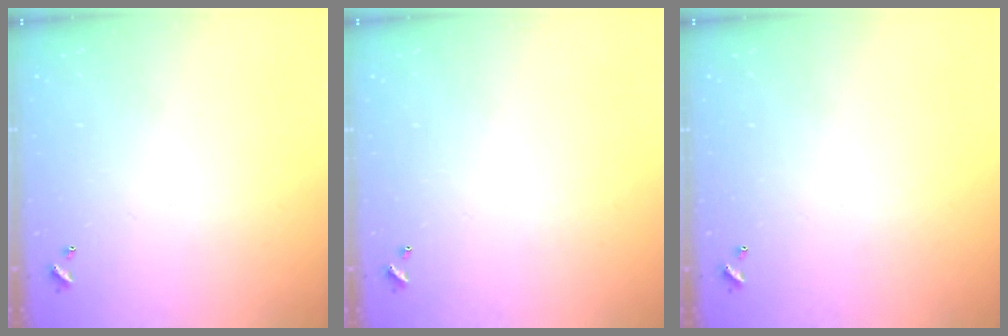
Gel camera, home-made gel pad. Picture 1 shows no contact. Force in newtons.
{"total": 0.0}
{"total": 0.0}